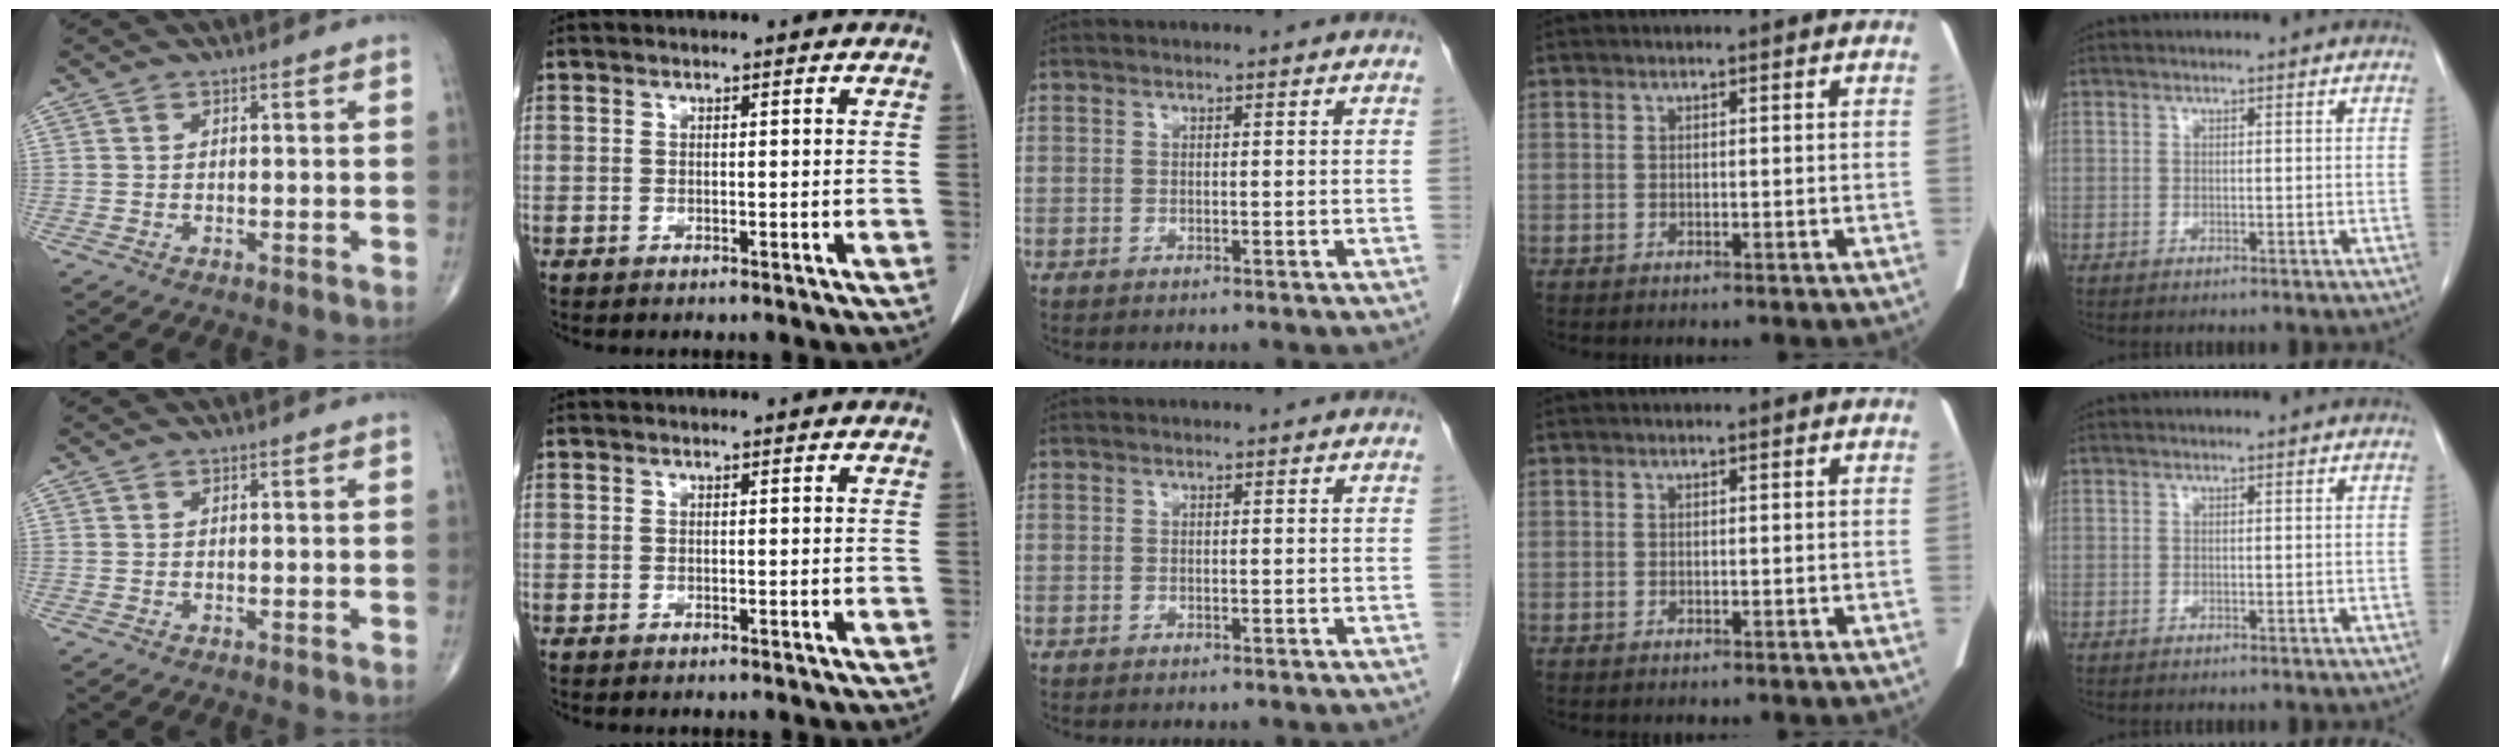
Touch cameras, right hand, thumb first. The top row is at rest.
{}